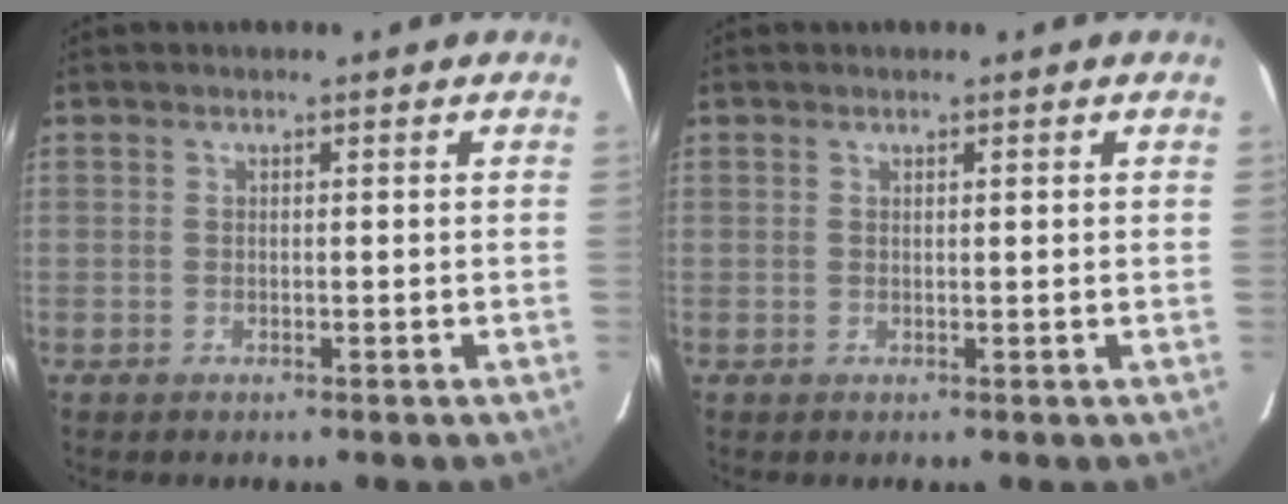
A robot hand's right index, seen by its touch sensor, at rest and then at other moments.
{"total": 0.6, "force": [0.3, 0.0, 0.4], "torque": [-0.009, 0.004, 0.006]}